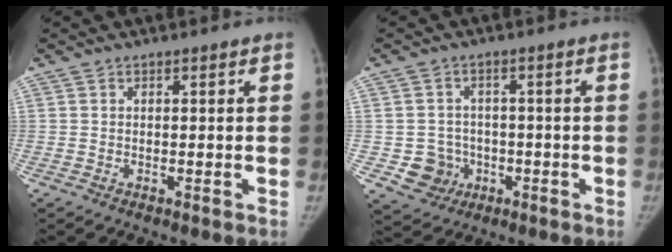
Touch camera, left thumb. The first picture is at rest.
{"total": 6.1, "force": [-1.5, 5.8, 1.1], "torque": [0.008, 0.012, -0.017]}